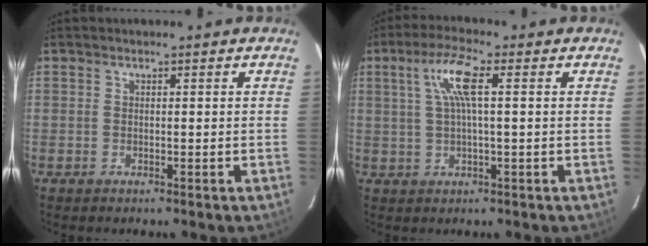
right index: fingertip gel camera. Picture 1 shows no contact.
{"total": 6.9, "force": [1.8, 0.8, 6.6], "torque": [-0.125, 0.008, 0.037]}